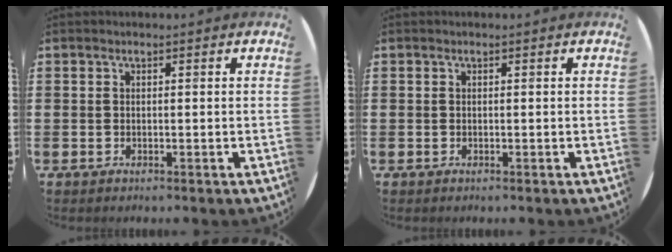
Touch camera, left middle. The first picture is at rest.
{"total": 0.0}